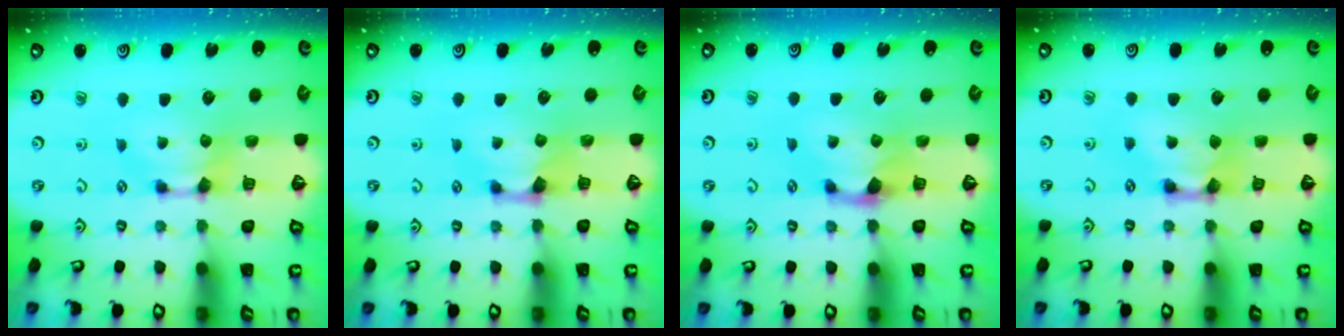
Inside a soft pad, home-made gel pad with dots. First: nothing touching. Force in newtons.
{"total": 0.6, "press": 0.1, "slide": 0.6}
{"total": 1.1, "press": 0.1, "slide": 1.1}
{"total": 2.7, "press": 2.7, "slide": 0.2}